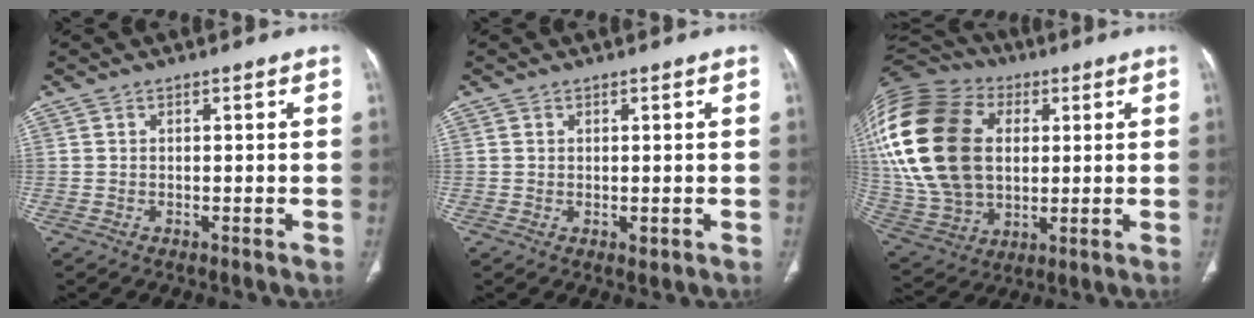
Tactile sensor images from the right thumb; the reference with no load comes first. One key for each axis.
{"total": 0.9, "fx": 0.1, "fy": 0.5, "fz": 0.7, "tx": -0.011, "ty": -0.004, "tz": 0.005}
{"total": 31.2, "fx": 5.8, "fy": 21.4, "fz": 21.9, "tx": -0.483, "ty": 0.026, "tz": 0.119}